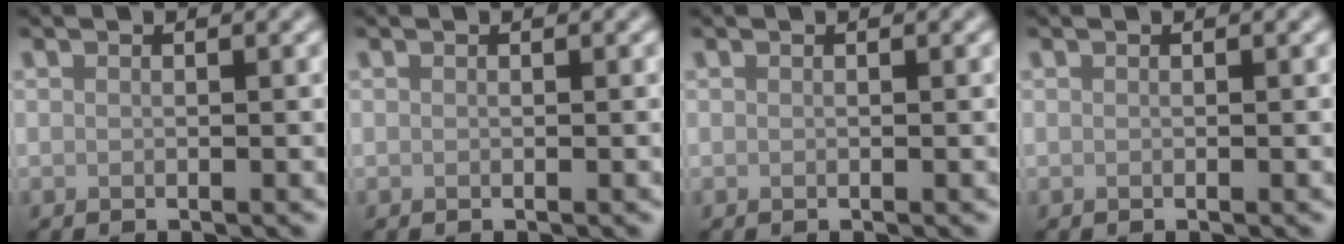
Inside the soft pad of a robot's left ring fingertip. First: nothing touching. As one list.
[{"total": 0.0}, {"total": 0.0}, {"total": 0.0}]